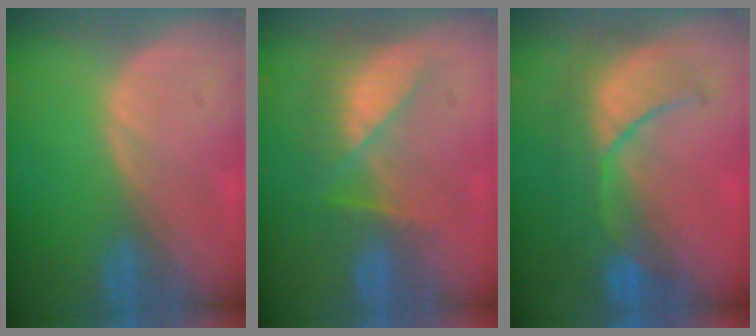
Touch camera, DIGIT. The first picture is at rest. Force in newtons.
{"total": 8.3, "press": 7.1, "slide": 4.3}
{"total": 10.0, "press": 9.1, "slide": 4.2}